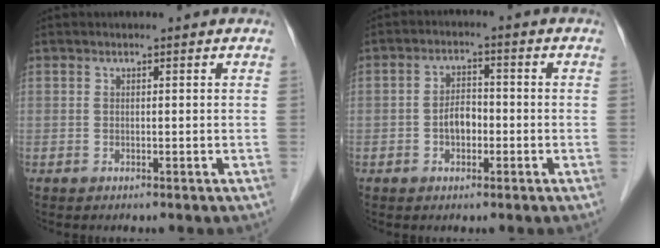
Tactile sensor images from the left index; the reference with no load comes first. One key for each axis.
{"total": 3.8, "fx": -1.7, "fy": 2.2, "fz": 2.7, "tx": -0.050, "ty": 0.008, "tz": -0.030}